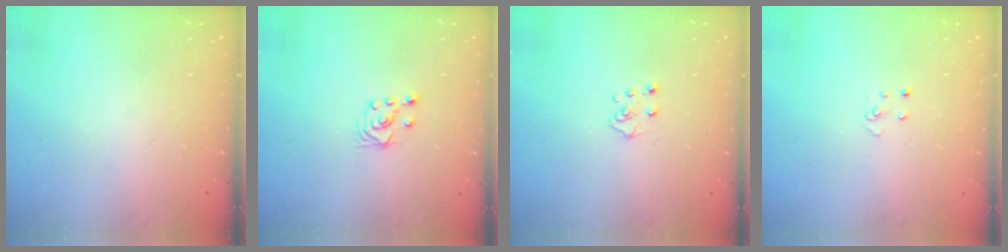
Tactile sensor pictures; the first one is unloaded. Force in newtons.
{"total": 2.6, "press": 2.5, "slide": 1.0}
{"total": 5.1, "press": 5.1, "slide": 0.4}
{"total": 3.7, "press": 3.7, "slide": 0.3}